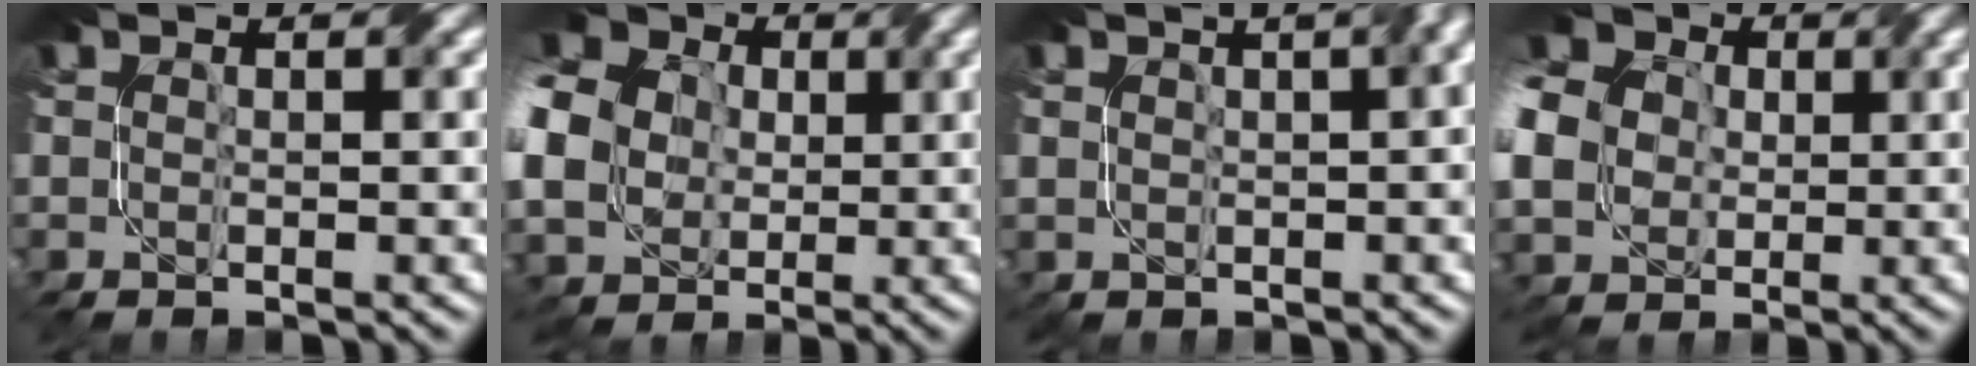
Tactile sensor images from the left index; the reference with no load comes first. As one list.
[{"total": 13.9, "force": [1.4, 12.0, 7.0], "torque": [-0.171, 0.001, -0.011]}, {"total": 10.0, "force": [3.2, 5.2, 7.9], "torque": [-0.086, 0.038, 0.030]}, {"total": 11.1, "force": [0.8, 9.5, 5.7], "torque": [-0.141, -0.003, -0.006]}]